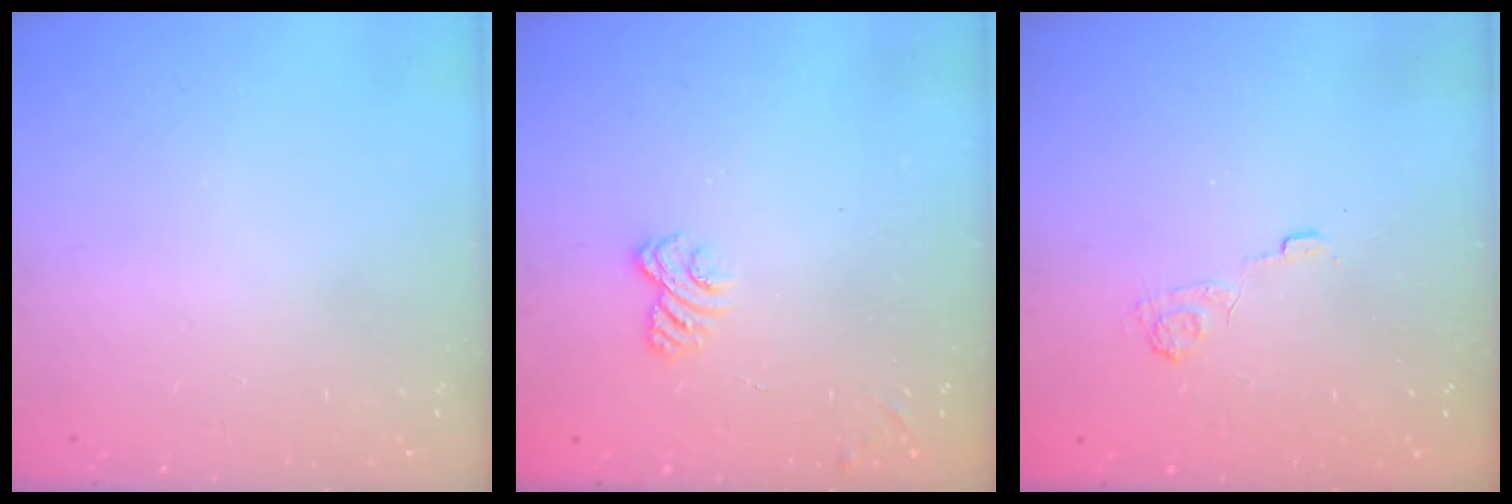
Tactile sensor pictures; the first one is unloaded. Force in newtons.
{"total": 2.8, "press": 2.5, "slide": 1.4}
{"total": 3.4, "press": 3.0, "slide": 1.6}